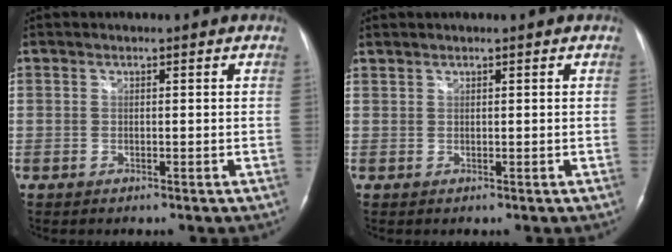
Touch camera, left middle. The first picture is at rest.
{"total": 0.6, "force": [0.5, 0.0, 0.0], "torque": [-0.005, 0.006, 0.015]}